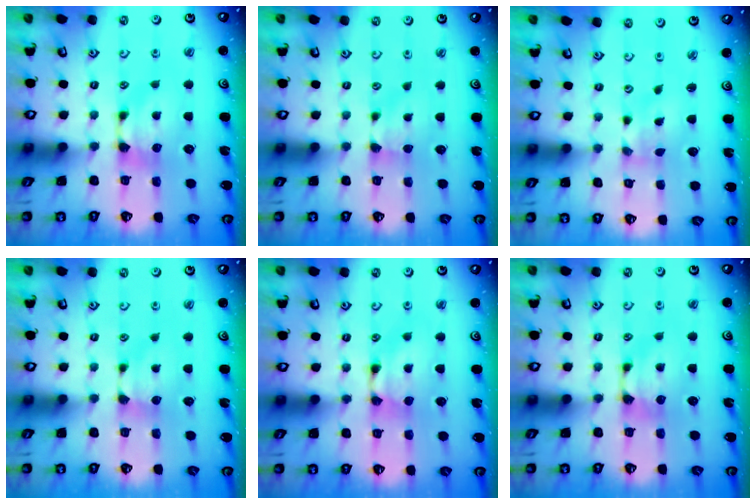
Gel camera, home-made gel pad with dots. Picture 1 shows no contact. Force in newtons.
{"total": 1.2, "press": 1.1, "slide": 0.4}
{"total": 2.6, "press": 2.5, "slide": 0.9}
{"total": 0.6, "press": 0.6, "slide": 0.3}
{"total": 1.6, "press": 1.6, "slide": 0.1}
{"total": 0.0}